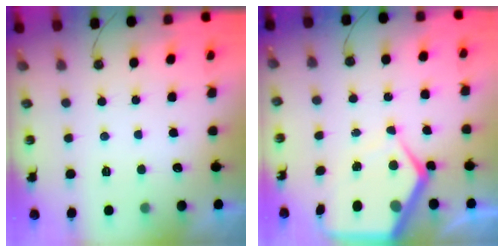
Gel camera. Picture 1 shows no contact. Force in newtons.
{"total": 9.2, "press": 9.1, "slide": 0.7}